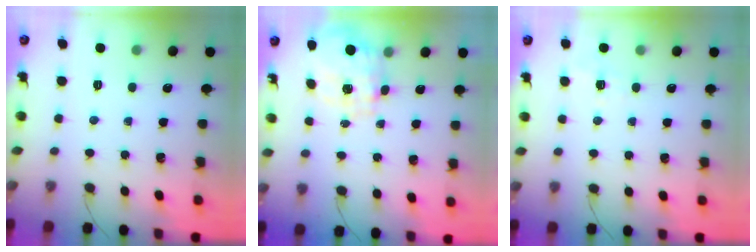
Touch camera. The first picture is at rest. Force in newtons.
{"total": 3.5, "press": 3.3, "slide": 1.0}
{"total": 2.6, "press": 2.1, "slide": 1.6}